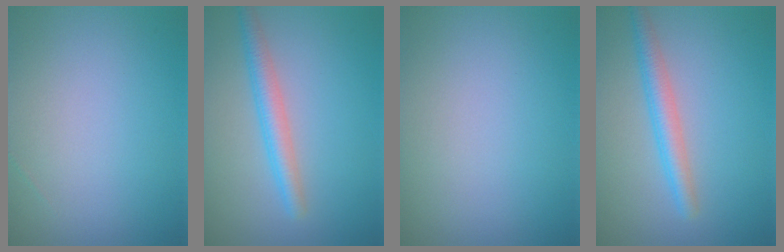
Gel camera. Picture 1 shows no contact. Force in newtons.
{"total": 2.8, "press": 2.8, "slide": 0.1}
{"total": 0.0}
{"total": 2.8, "press": 2.8, "slide": 0.1}